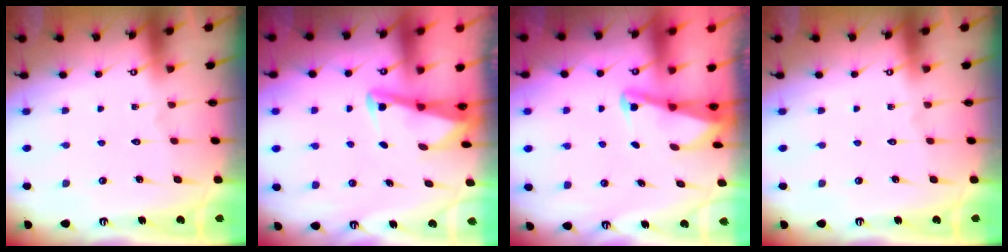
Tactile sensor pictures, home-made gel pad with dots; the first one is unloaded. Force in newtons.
{"total": 2.8, "press": 2.8, "slide": 0.4}
{"total": 2.2, "press": 2.2, "slide": 0.3}
{"total": 0.0}